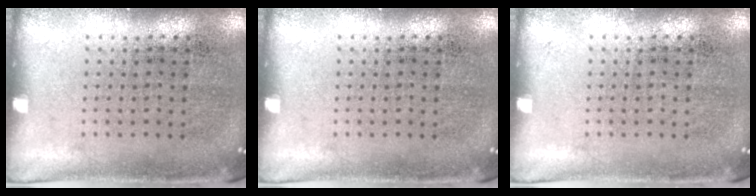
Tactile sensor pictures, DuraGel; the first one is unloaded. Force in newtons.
{"total": 0.0}
{"total": 0.0}